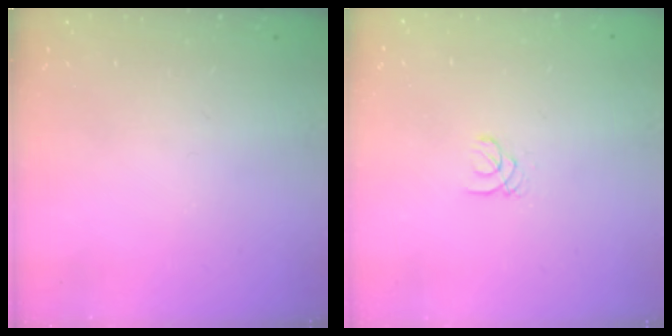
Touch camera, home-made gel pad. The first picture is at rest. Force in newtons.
{"total": 1.0, "press": 1.0, "slide": 0.1}